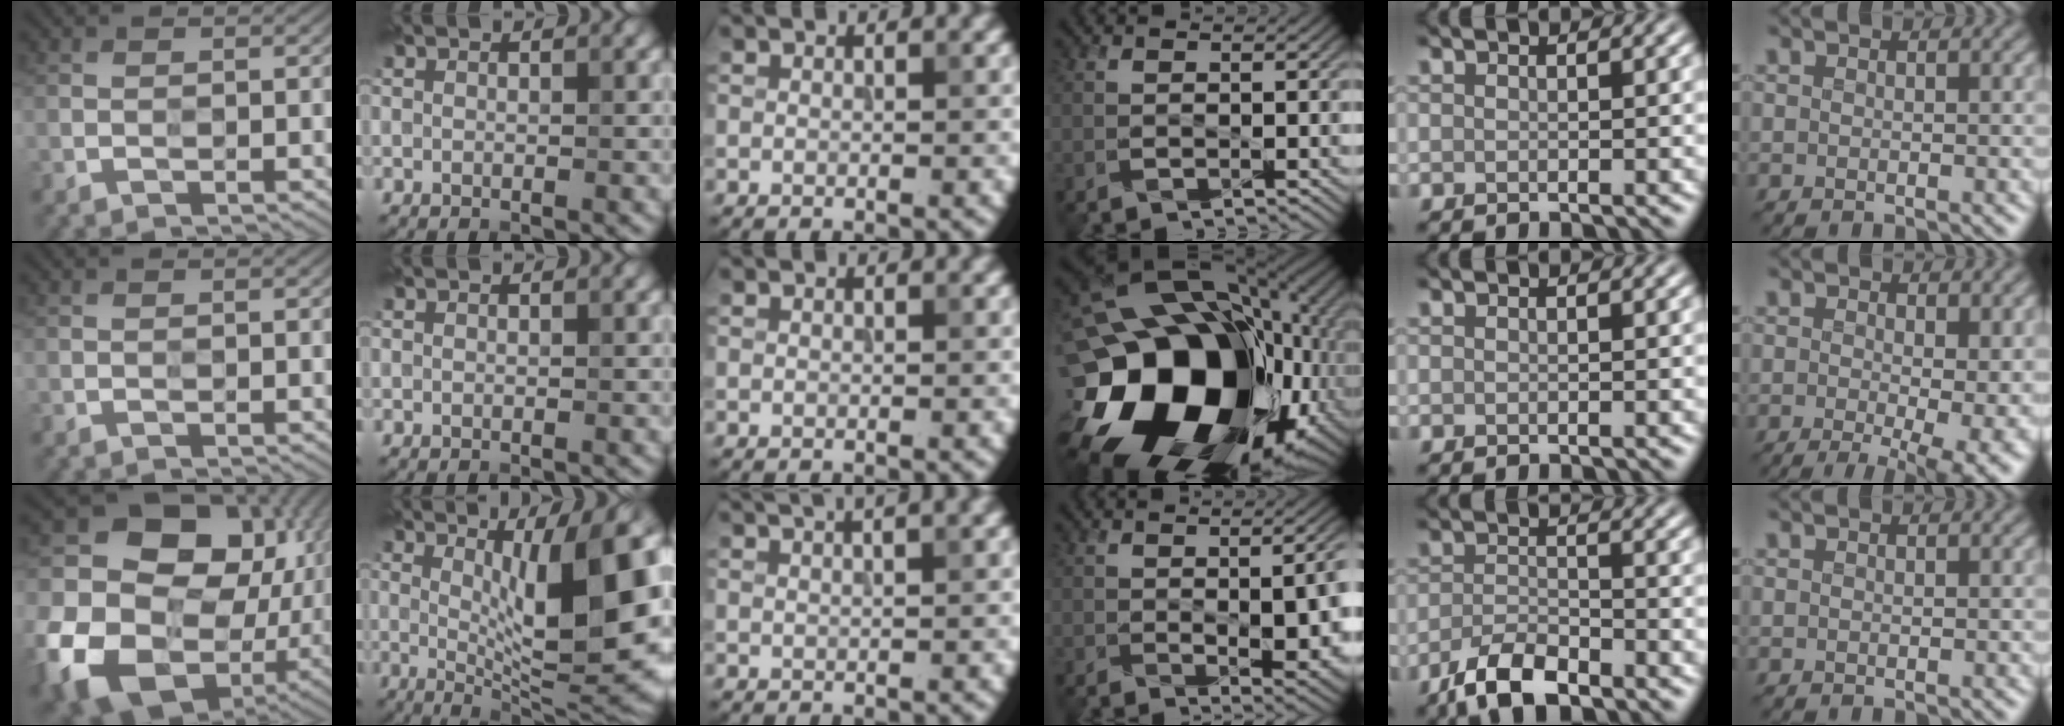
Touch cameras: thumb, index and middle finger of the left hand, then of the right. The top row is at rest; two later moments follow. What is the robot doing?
{"motion": "wipe", "object": "bowl"}